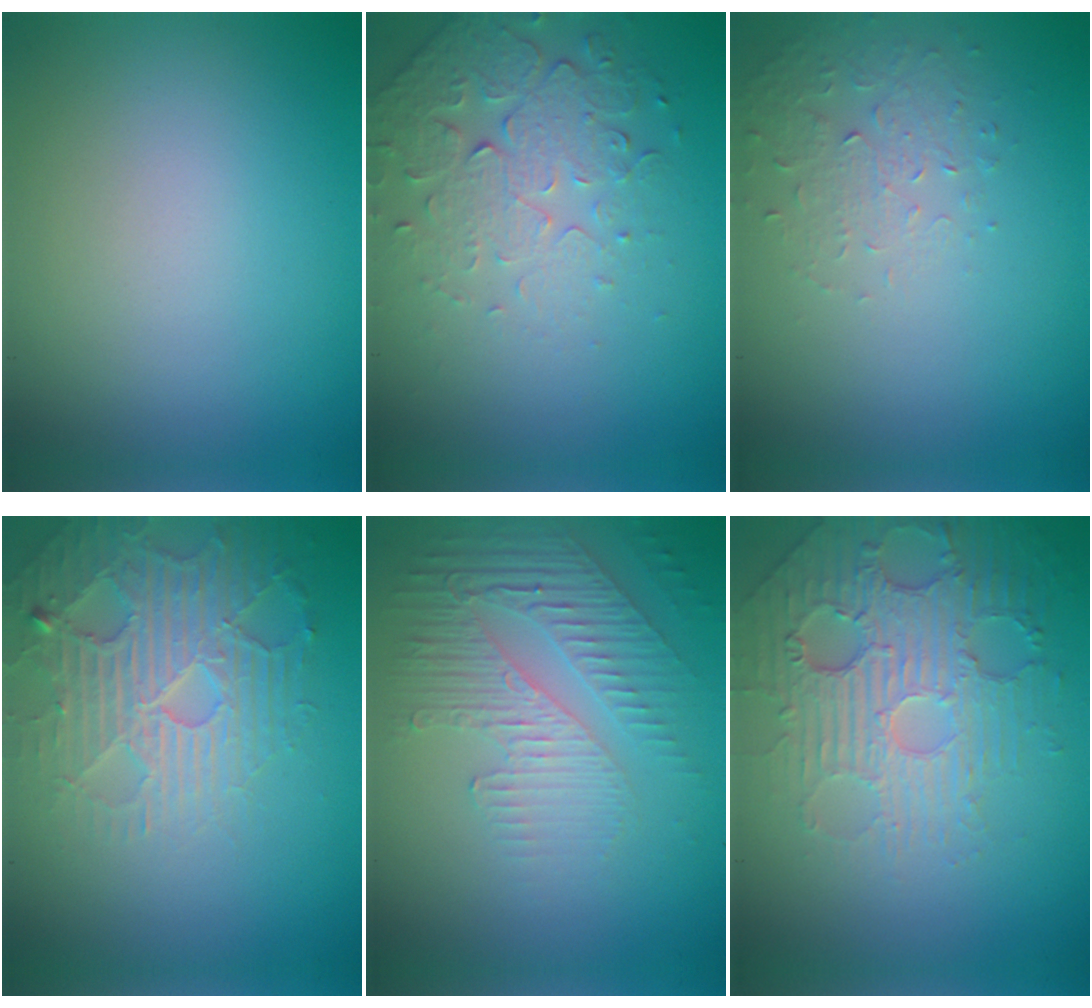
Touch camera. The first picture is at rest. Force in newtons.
{"total": 5.0, "press": 3.5, "slide": 3.6}
{"total": 1.6, "press": 0.9, "slide": 1.3}
{"total": 4.6, "press": 4.3, "slide": 1.7}
{"total": 5.3, "press": 3.3, "slide": 4.2}
{"total": 4.8, "press": 4.3, "slide": 2.2}